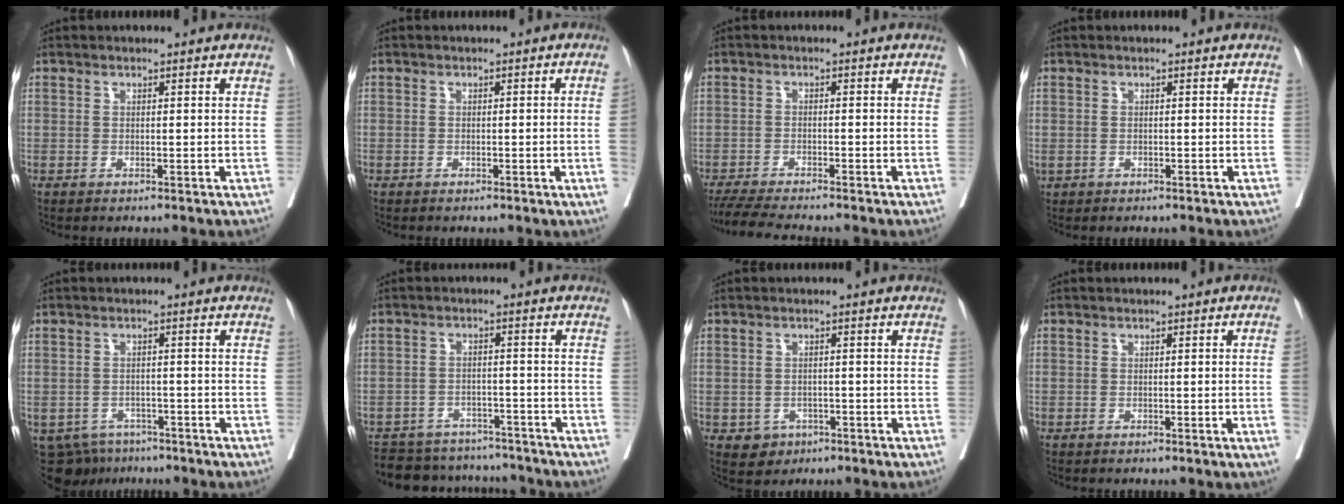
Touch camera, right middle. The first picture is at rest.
{"total": 2.2, "force": [-0.6, -0.7, 2.1], "torque": [-0.033, 0.000, -0.006]}
{"total": 7.1, "force": [-6.4, -0.3, 3.1], "torque": [-0.050, -0.021, -0.108]}
{"total": 1.0, "force": [-0.5, 0.6, 0.6], "torque": [-0.019, 0.002, -0.003]}
{"total": 8.2, "force": [-6.2, 5.1, 1.7], "torque": [-0.038, -0.003, -0.085]}
{"total": 14.3, "force": [-13.1, 4.7, 3.0], "torque": [-0.060, 0.014, -0.172]}
{"total": 3.2, "force": [-1.6, 2.7, 0.8], "torque": [-0.010, 0.005, -0.017]}
{"total": 1.7, "force": [-0.5, -0.6, 1.5], "torque": [-0.020, -0.003, -0.009]}